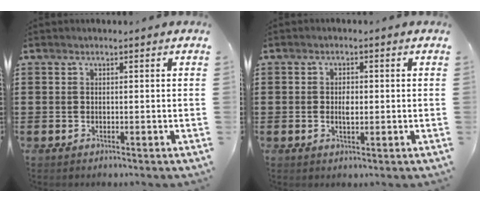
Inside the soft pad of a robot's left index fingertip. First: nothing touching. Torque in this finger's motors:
{"motor_torque": [-0.21, 0.74, 0.08, 0.01]}